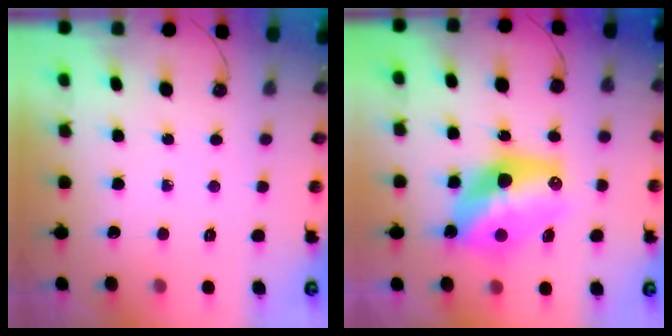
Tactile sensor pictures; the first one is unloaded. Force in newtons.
{"total": 14.7, "press": 14.7, "slide": 1.0}